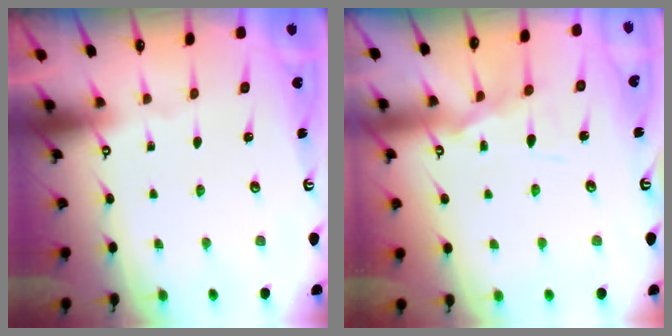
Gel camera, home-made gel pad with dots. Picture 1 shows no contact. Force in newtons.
{"total": 9.6, "press": 9.6, "slide": 0.9}